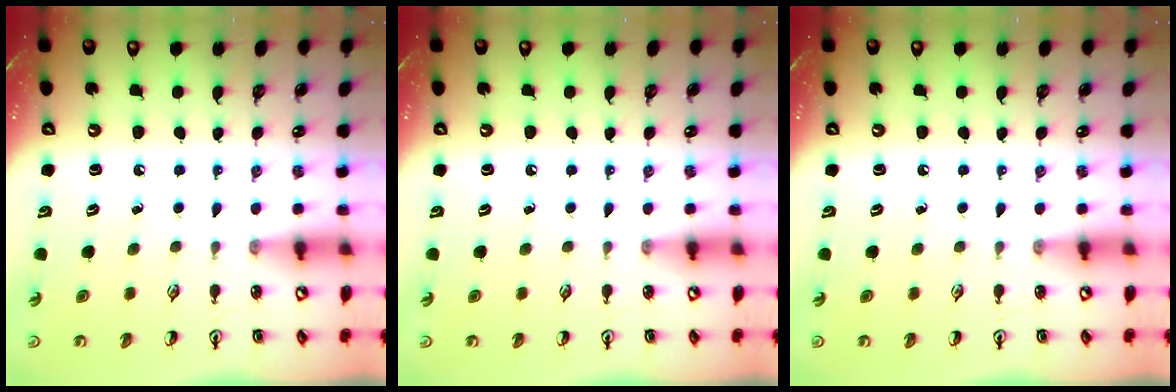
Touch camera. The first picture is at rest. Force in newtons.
{"total": 0.0}
{"total": 0.0}